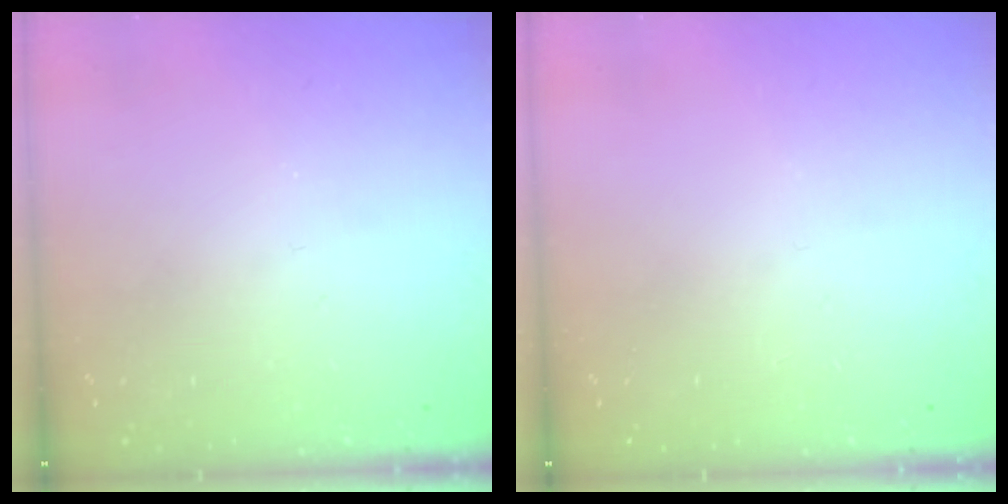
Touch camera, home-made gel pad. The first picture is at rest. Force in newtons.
{"total": 0.0}